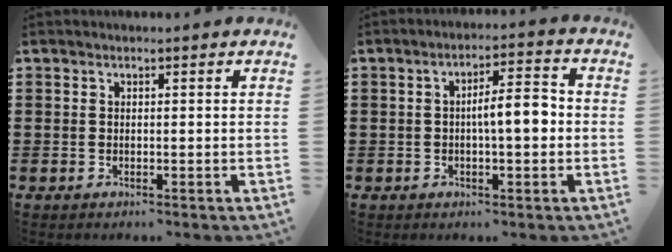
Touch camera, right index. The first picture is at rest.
{"total": 6.0, "force": [-0.4, 1.8, 5.8], "torque": [-0.087, 0.005, -0.014]}